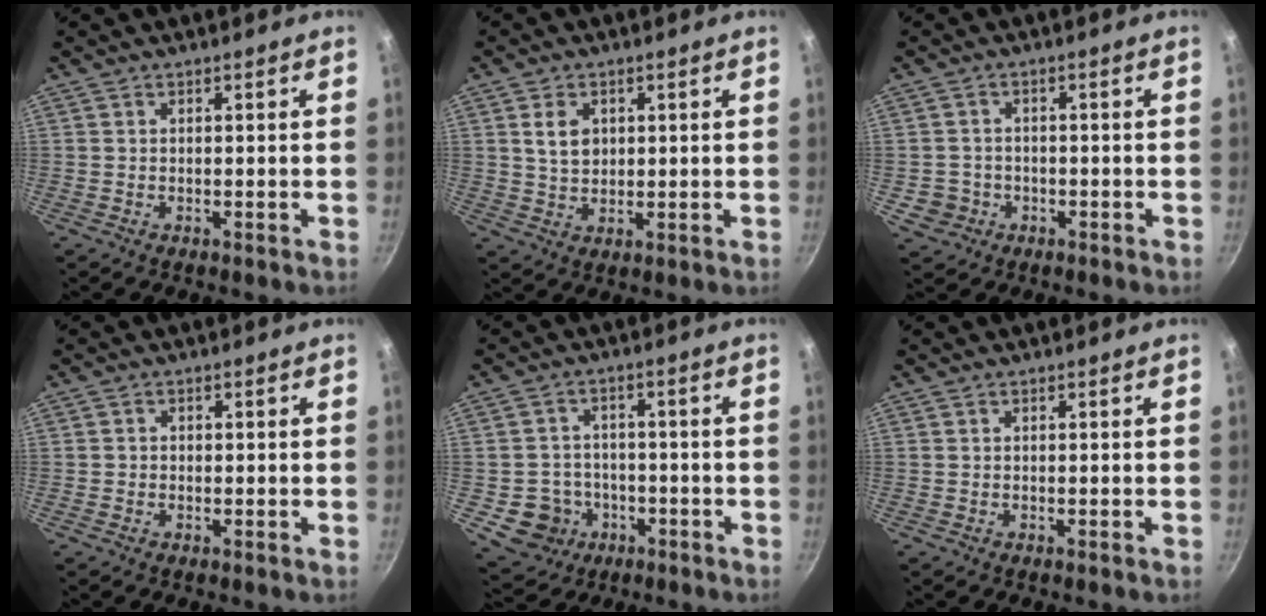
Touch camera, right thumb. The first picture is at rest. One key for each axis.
{"total": 4.8, "fx": 1.4, "fy": 3.5, "fz": 2.9, "tx": -0.039, "ty": -0.007, "tz": 0.029}
{"total": 4.3, "fx": -1.2, "fy": 4.0, "fz": 0.9, "tx": -0.003, "ty": 0.019, "tz": -0.011}
{"total": 0.9, "fx": -0.2, "fy": 0.9, "fz": 0.3, "tx": -0.002, "ty": 0.002, "tz": -0.005}
{"total": 8.5, "fx": -2.9, "fy": 7.6, "fz": 2.4, "tx": -0.012, "ty": 0.033, "tz": -0.034}
{"total": 0.0}